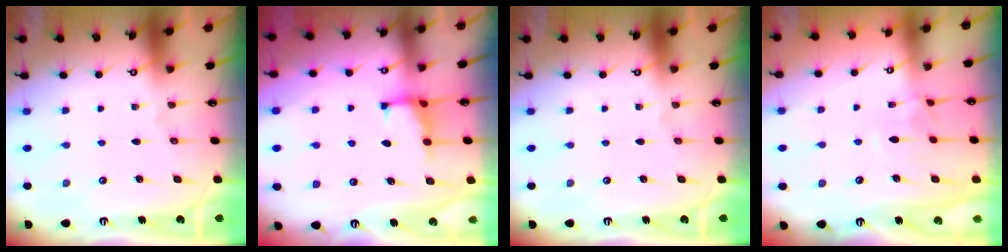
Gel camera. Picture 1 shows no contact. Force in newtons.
{"total": 2.2, "press": 2.2, "slide": 0.5}
{"total": 0.0}
{"total": 2.9, "press": 2.8, "slide": 0.4}